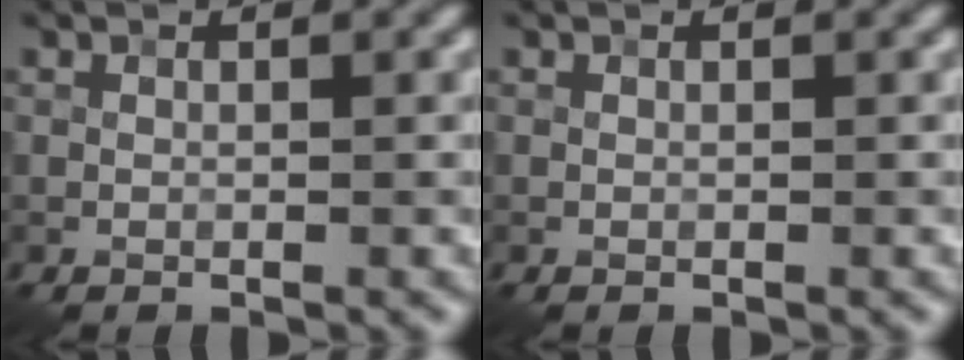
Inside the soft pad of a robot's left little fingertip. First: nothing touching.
{"total": 0.0}